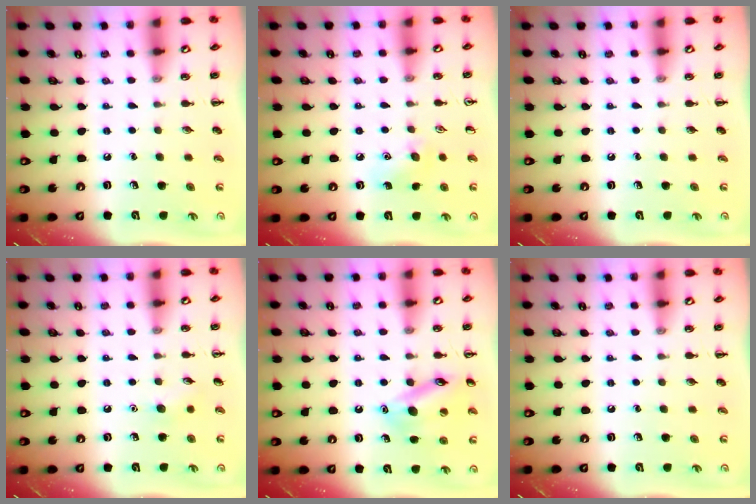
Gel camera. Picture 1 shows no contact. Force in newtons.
{"total": 8.3, "press": 8.2, "slide": 1.7}
{"total": 0.0}
{"total": 5.4, "press": 5.1, "slide": 1.7}
{"total": 14.1, "press": 14.0, "slide": 1.6}
{"total": 0.0}